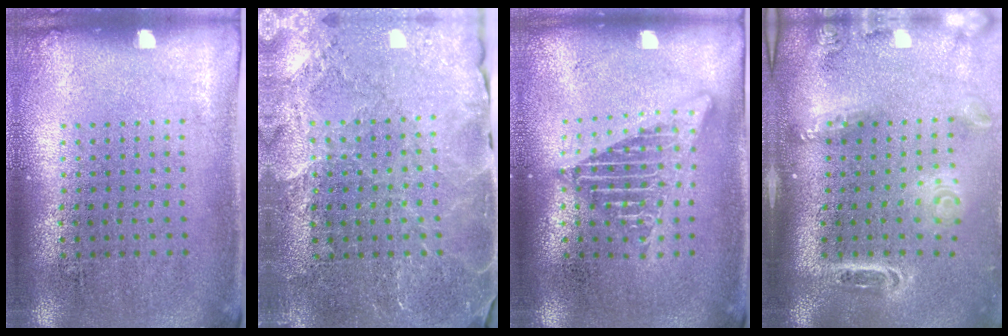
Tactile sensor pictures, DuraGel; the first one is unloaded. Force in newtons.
{"total": 3.2, "press": 3.1, "slide": 0.9}
{"total": 2.2, "press": 2.2, "slide": 0.2}
{"total": 2.8, "press": 1.9, "slide": 2.0}